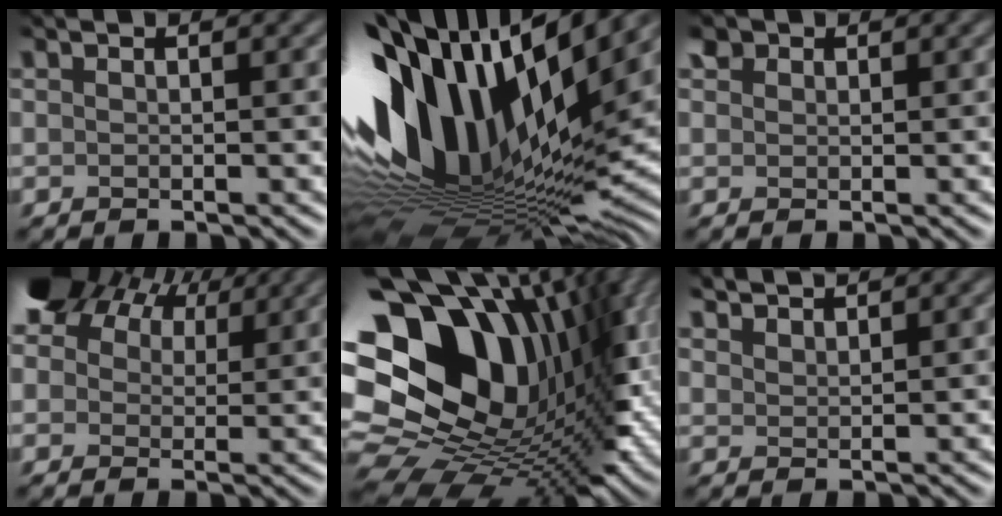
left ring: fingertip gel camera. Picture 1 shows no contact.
{"total": 15.2, "force": [3.2, 7.5, 12.8], "torque": [-0.252, 0.011, 0.038]}
{"total": 1.1, "force": [0.6, 0.9, 0.3], "torque": [-0.008, 0.003, 0.008]}
{"total": 11.0, "force": [6.6, 6.2, 6.2], "torque": [-0.129, 0.027, 0.084]}
{"total": 17.8, "force": [2.8, 12.9, 12.0], "torque": [-0.214, 0.008, 0.052]}
{"total": 2.5, "force": [2.4, 0.2, 0.6], "torque": [-0.015, -0.001, 0.042]}